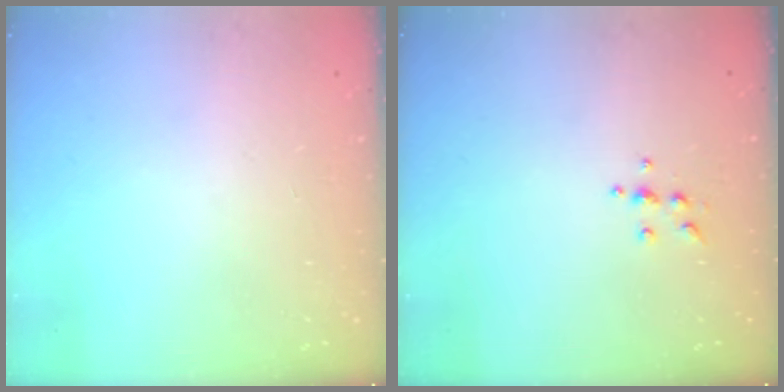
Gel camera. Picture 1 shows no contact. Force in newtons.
{"total": 4.9, "press": 4.9, "slide": 0.7}